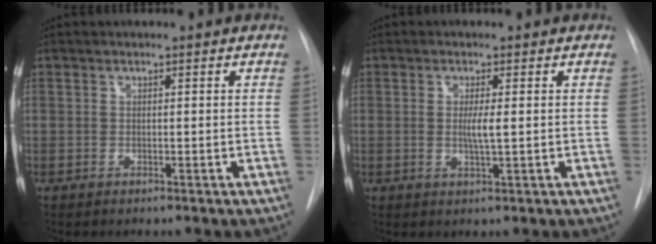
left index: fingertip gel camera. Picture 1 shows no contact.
{"total": 2.5, "force": [0.1, 0.0, 2.5], "torque": [-0.052, -0.004, 0.002]}